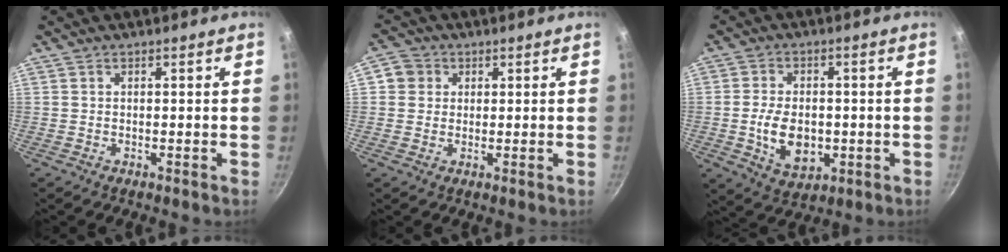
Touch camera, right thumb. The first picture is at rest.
{"total": 4.0, "force": [0.9, 3.8, 1.0], "torque": [0.017, 0.003, 0.005]}
{"total": 10.1, "force": [-1.5, 6.8, 7.3], "torque": [-0.110, 0.001, -0.020]}